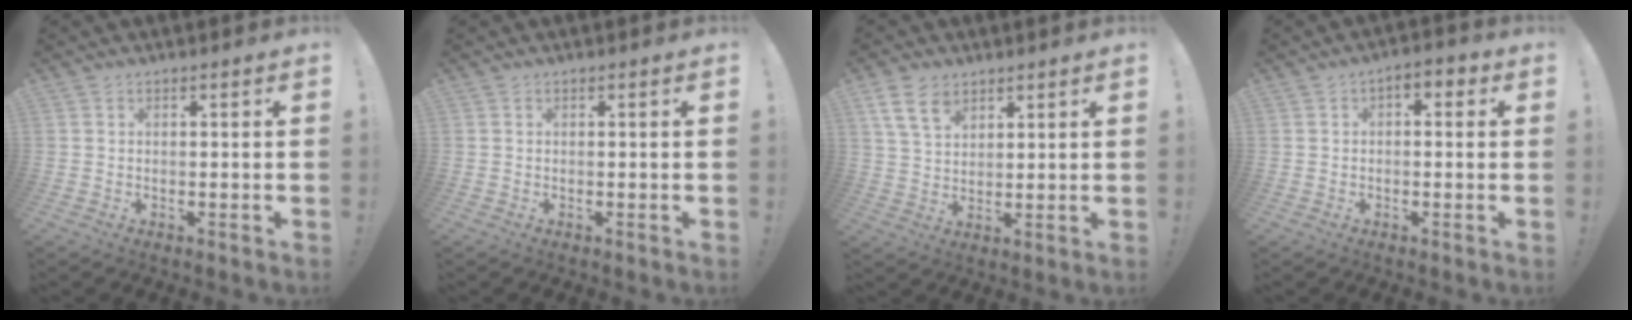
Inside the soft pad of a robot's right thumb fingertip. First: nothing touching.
{"total": 0.0}
{"total": 9.2, "force": [5.4, 5.7, 4.7], "torque": [-0.085, -0.014, 0.106]}
{"total": 3.1, "force": [-0.4, 1.9, 2.4], "torque": [-0.026, 0.005, -0.011]}